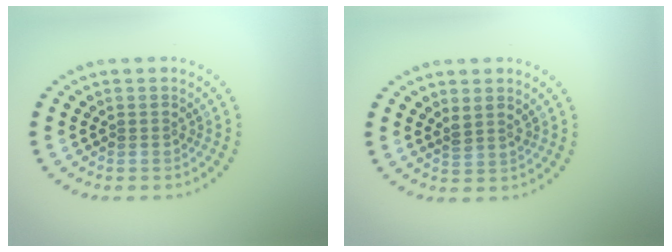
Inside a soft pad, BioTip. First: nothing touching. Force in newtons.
{"total": 1.2, "press": 1.0, "slide": 0.7}